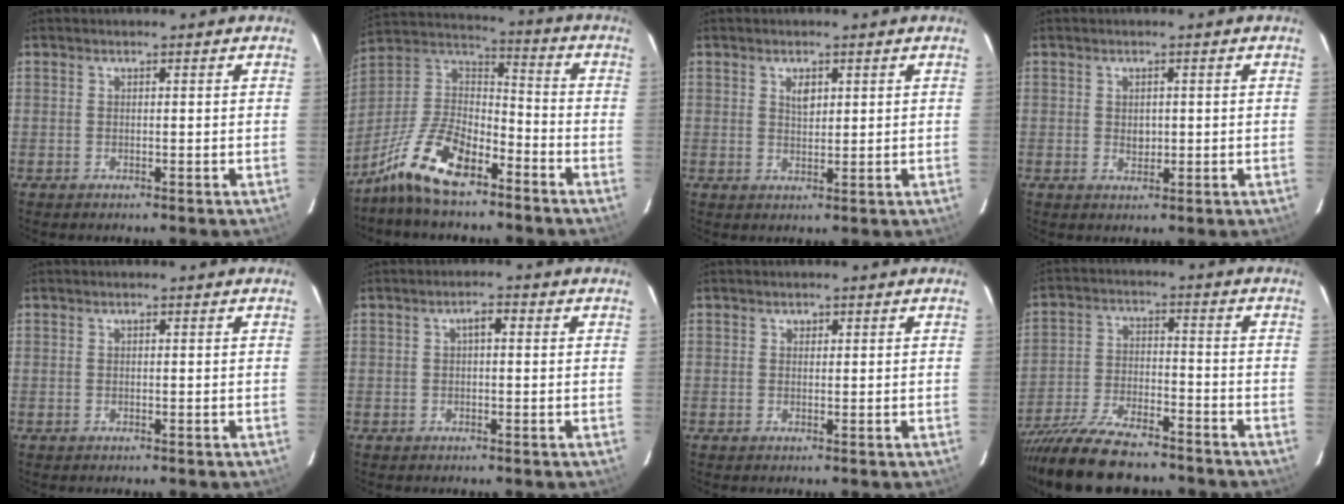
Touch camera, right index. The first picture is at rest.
{"total": 15.6, "force": [-10.6, 6.1, 9.6], "torque": [-0.210, 0.007, -0.201]}
{"total": 2.6, "force": [1.1, 1.6, 1.7], "torque": [-0.026, 0.002, 0.020]}
{"total": 1.9, "force": [0.1, 1.6, 1.0], "torque": [-0.014, 0.001, 0.004]}
{"total": 0.0}
{"total": 2.1, "force": [0.3, 0.9, 1.8], "torque": [-0.031, 0.011, 0.004]}
{"total": 0.8, "force": [0.3, 0.8, 0.1], "torque": [0.001, 0.003, 0.004]}
{"total": 16.6, "force": [-14.0, 4.4, 7.8], "torque": [-0.170, -0.032, -0.236]}